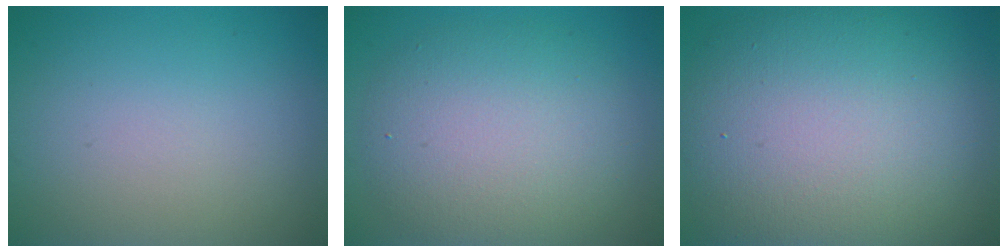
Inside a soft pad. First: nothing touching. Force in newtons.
{"total": 7.1, "press": 7.0, "slide": 0.5}
{"total": 14.6, "press": 14.6, "slide": 0.9}